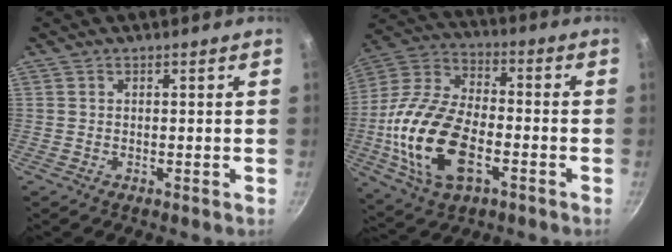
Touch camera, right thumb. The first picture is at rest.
{"total": 20.9, "force": [-5.4, 11.7, 16.5], "torque": [-0.322, 0.028, -0.106]}